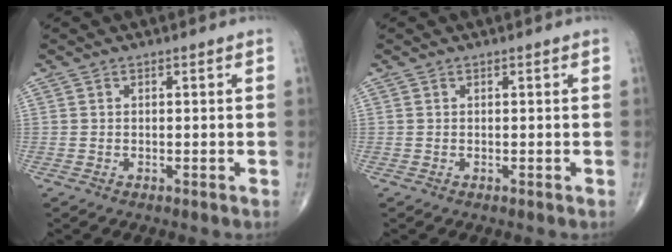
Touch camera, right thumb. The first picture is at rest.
{"total": 0.0}